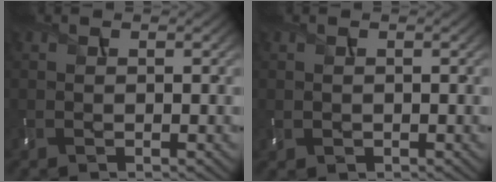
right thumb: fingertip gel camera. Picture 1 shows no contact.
{"total": 0.8, "force": [-0.1, 0.8, 0.2], "torque": [-0.007, -0.007, 0.001]}